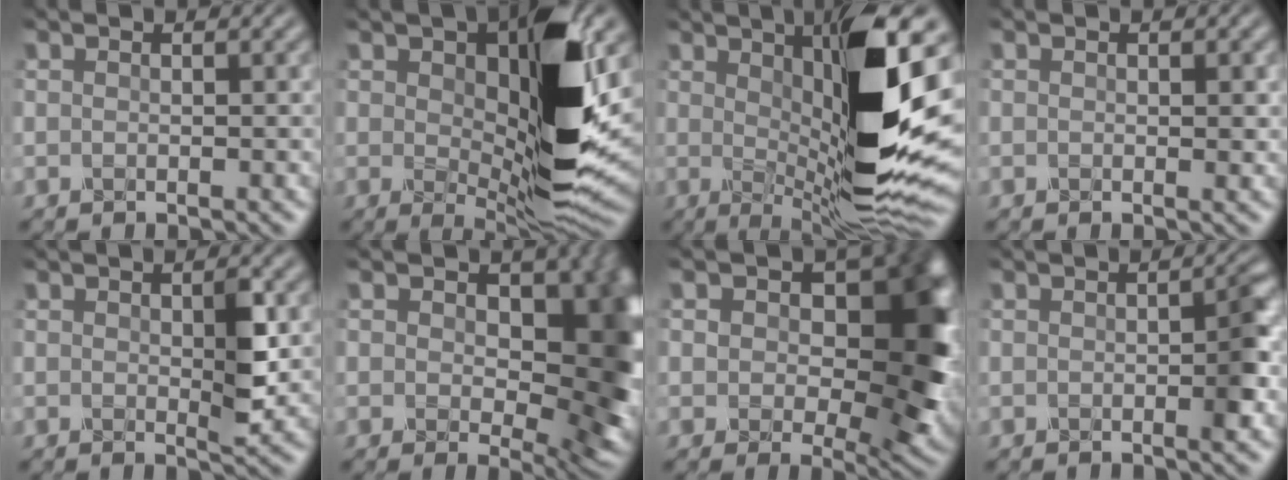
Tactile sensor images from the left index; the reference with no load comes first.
{"total": 11.9, "force": [1.6, 4.8, 10.8], "torque": [-0.160, -0.010, 0.030]}
{"total": 13.1, "force": [2.5, 3.0, 12.5], "torque": [-0.189, -0.017, 0.050]}
{"total": 0.8, "force": [0.1, 0.4, 0.6], "torque": [-0.005, -0.004, 0.000]}
{"total": 2.8, "force": [0.3, 0.9, 2.6], "torque": [-0.041, -0.007, 0.006]}
{"total": 12.8, "force": [1.2, 7.8, 10.1], "torque": [-0.118, -0.011, 0.026]}
{"total": 14.5, "force": [2.9, 9.0, 11.0], "torque": [-0.120, -0.002, 0.049]}
{"total": 2.2, "force": [-0.4, 0.6, 2.1], "torque": [-0.029, 0.002, -0.006]}